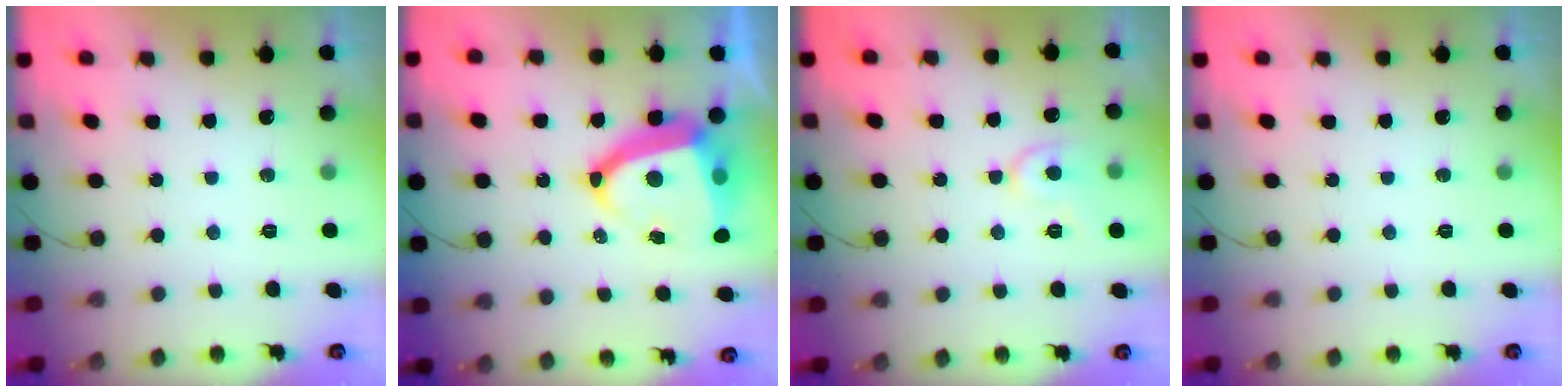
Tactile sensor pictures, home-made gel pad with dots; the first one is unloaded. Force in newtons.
{"total": 14.6, "press": 14.5, "slide": 1.7}
{"total": 6.7, "press": 6.7, "slide": 0.7}
{"total": 0.0}